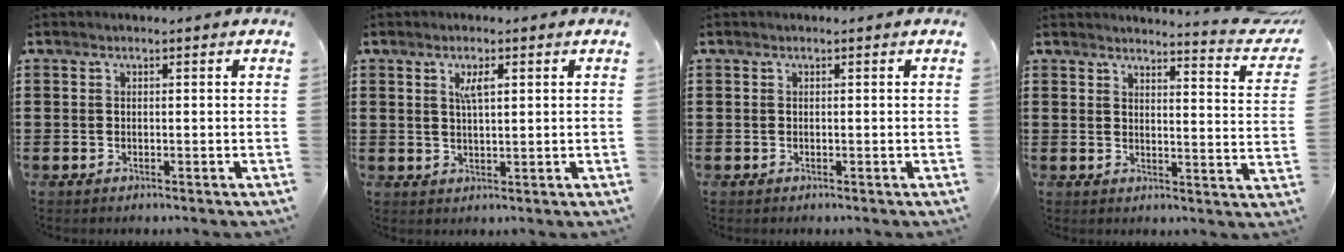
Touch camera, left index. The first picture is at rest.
{"total": 3.0, "force": [1.3, 0.8, 2.6], "torque": [-0.055, 0.005, 0.020]}
{"total": 0.0}
{"total": 3.7, "force": [3.6, -0.4, 1.0], "torque": [-0.024, -0.036, 0.054]}